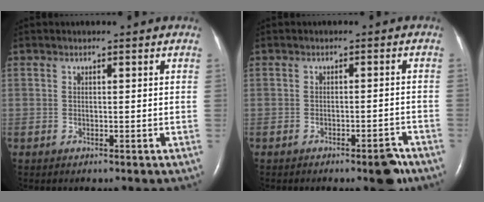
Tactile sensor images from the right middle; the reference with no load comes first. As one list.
[{"total": 3.7, "force": [-2.7, 0.9, 2.3], "torque": [-0.021, 0.004, -0.034]}]